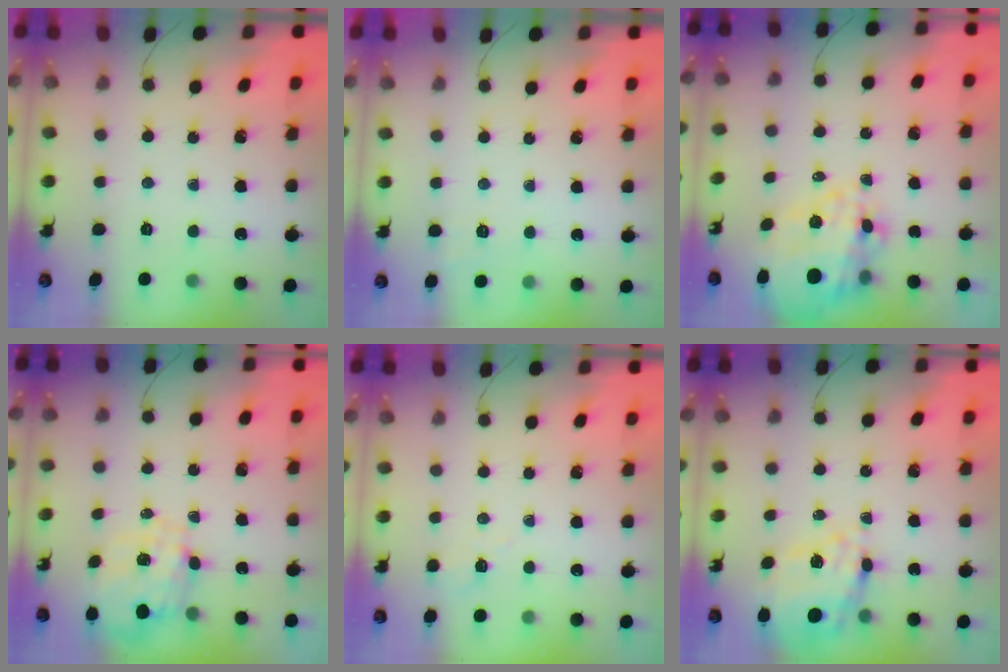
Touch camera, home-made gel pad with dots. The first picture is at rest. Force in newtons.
{"total": 1.5, "press": 0.4, "slide": 1.4}
{"total": 14.0, "press": 13.4, "slide": 4.1}
{"total": 1.5, "press": 1.4, "slide": 0.4}
{"total": 4.1, "press": 3.8, "slide": 1.4}
{"total": 11.6, "press": 10.9, "slide": 4.1}